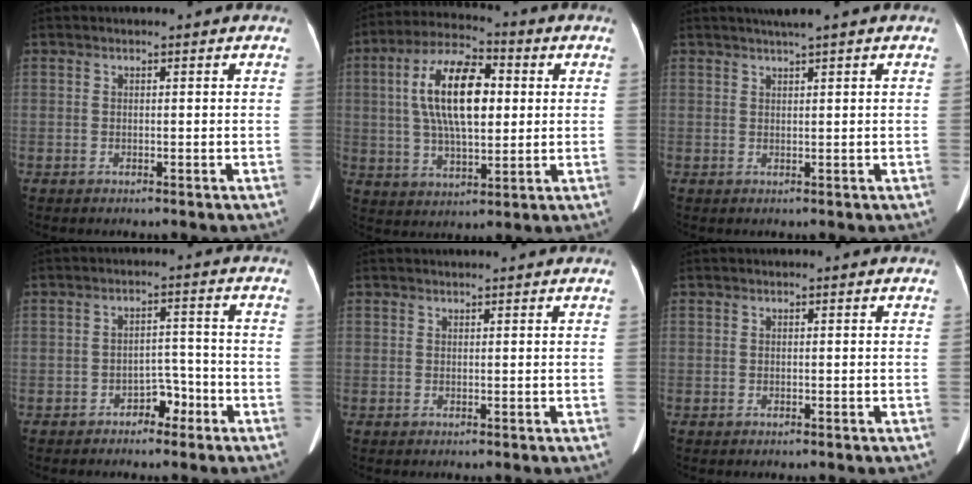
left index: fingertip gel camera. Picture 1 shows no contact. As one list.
[{"total": 13.8, "force": [2.1, 5.5, 12.5], "torque": [-0.247, 0.023, 0.034]}, {"total": 2.3, "force": [1.7, -0.5, 1.5], "torque": [-0.024, 0.009, 0.032]}, {"total": 3.8, "force": [-2.7, 2.0, 1.7], "torque": [-0.019, 0.011, -0.042]}, {"total": 1.3, "force": [1.2, 0.0, 0.4], "torque": [-0.005, 0.012, 0.020]}, {"total": 0.0}]